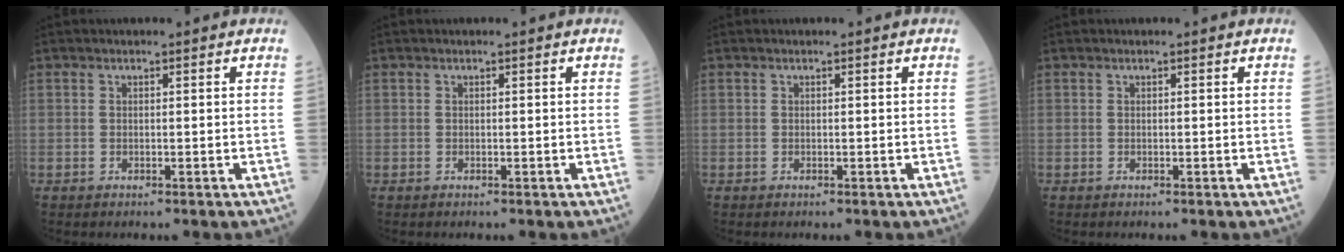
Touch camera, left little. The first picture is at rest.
{"total": 0.0}
{"total": 0.0}
{"total": 0.0}